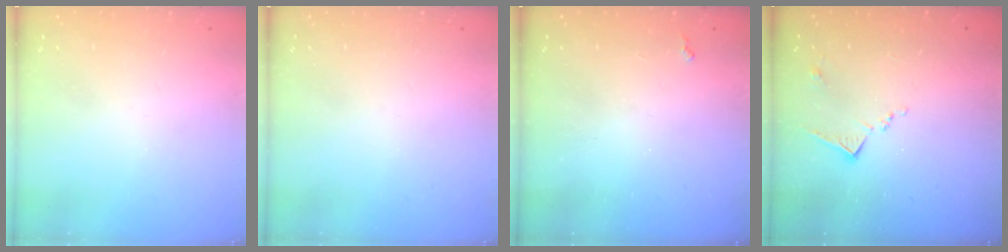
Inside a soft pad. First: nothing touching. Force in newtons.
{"total": 0.0}
{"total": 2.3, "press": 2.2, "slide": 0.4}
{"total": 8.5, "press": 8.5, "slide": 0.3}